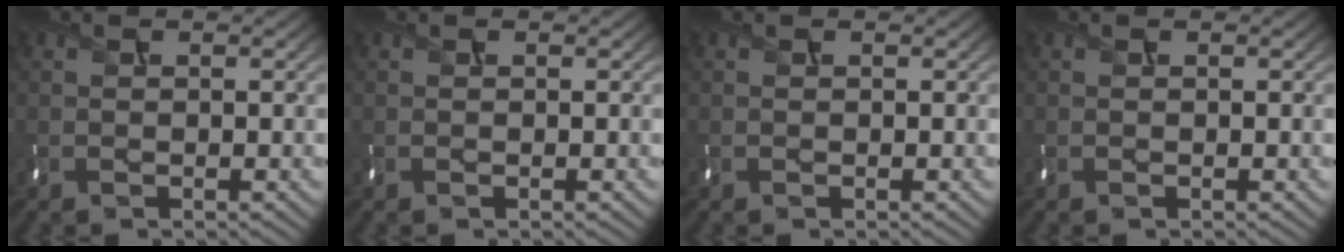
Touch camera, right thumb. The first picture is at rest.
{"total": 0.0}
{"total": 0.0}
{"total": 0.0}